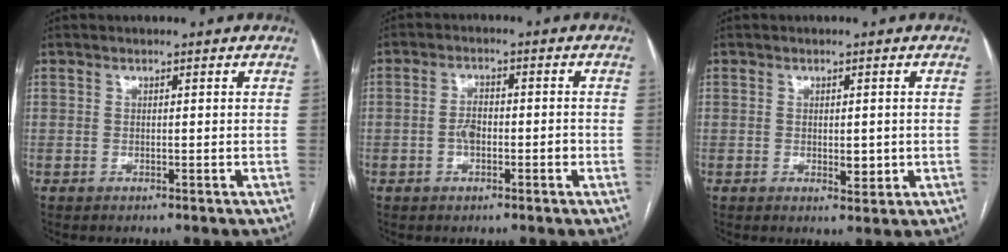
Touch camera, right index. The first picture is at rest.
{"total": 3.3, "force": [-1.0, 1.6, 2.7], "torque": [-0.056, 0.006, -0.018]}
{"total": 2.7, "force": [-0.3, 1.3, 2.3], "torque": [-0.032, -0.004, 0.000]}